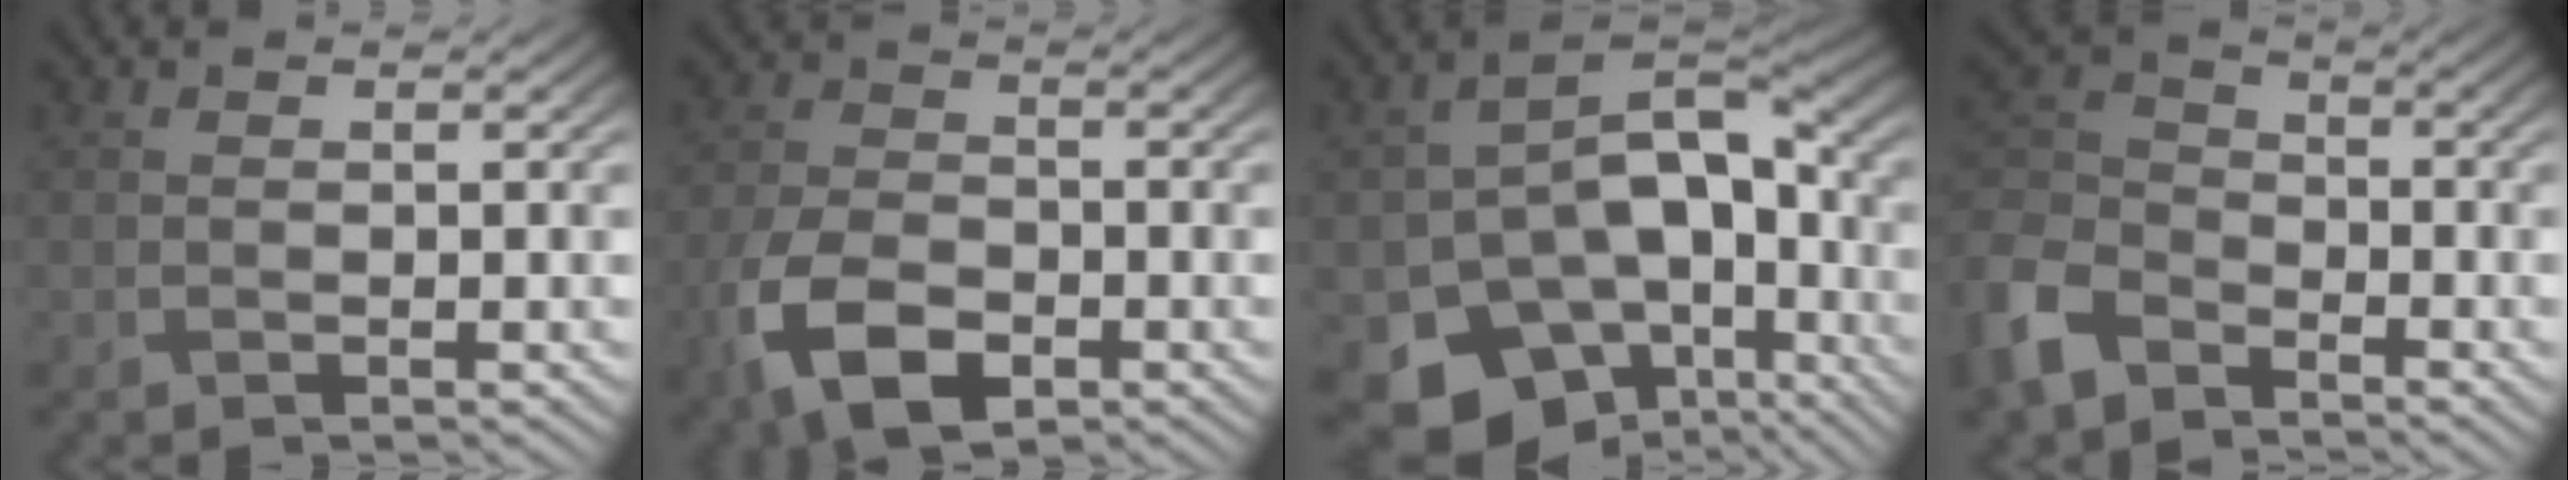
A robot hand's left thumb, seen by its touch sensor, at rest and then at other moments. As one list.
[{"total": 9.5, "force": [-4.4, 5.6, 6.3], "torque": [-0.162, -0.023, -0.083]}, {"total": 15.5, "force": [-4.3, 10.6, 10.5], "torque": [-0.185, -0.040, -0.049]}, {"total": 9.4, "force": [-6.2, 5.7, 4.2], "torque": [-0.126, -0.012, -0.146]}]